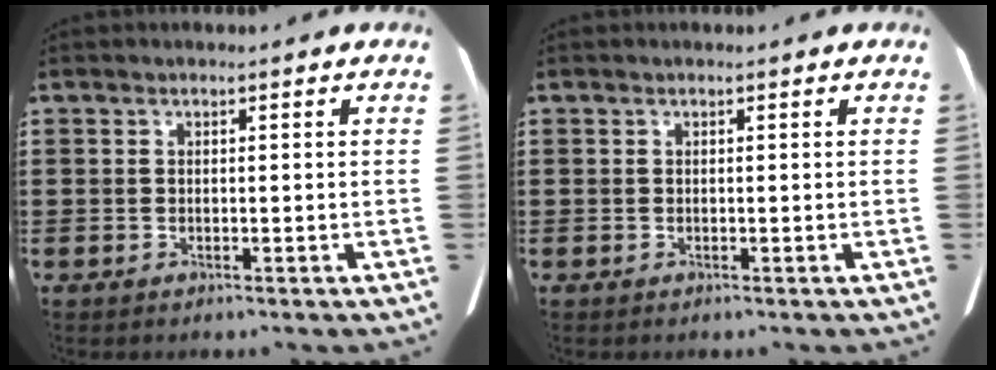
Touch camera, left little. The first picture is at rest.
{"total": 0.0}